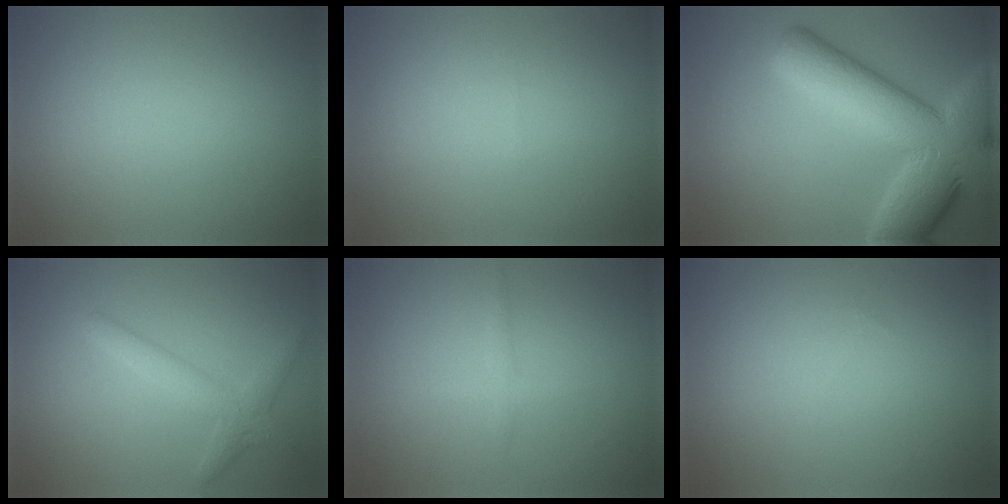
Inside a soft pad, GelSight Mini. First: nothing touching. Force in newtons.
{"total": 0.0}
{"total": 11.6, "press": 11.6, "slide": 0.4}
{"total": 2.6, "press": 2.6, "slide": 0.1}
{"total": 1.1, "press": 1.1, "slide": 0.0}
{"total": 0.0}